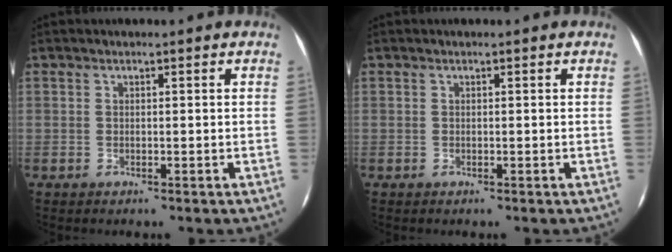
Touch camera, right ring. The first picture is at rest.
{"total": 0.0}